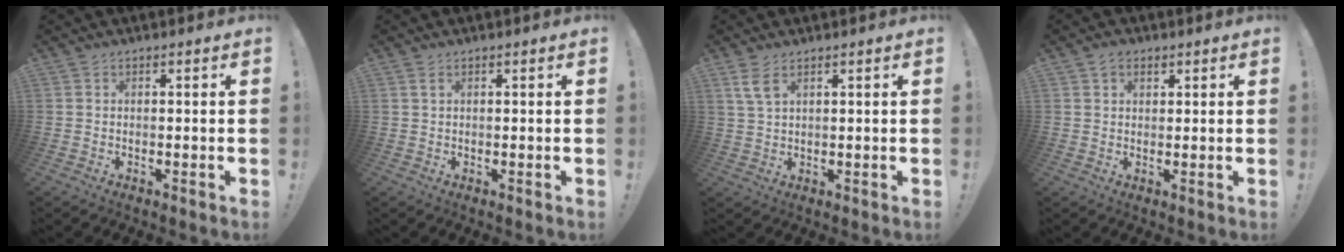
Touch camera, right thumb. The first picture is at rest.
{"total": 1.5, "force": [0.7, 0.4, 1.3], "torque": [-0.021, -0.001, 0.011]}
{"total": 4.7, "force": [2.7, 1.8, 3.4], "torque": [-0.064, -0.007, 0.050]}
{"total": 2.5, "force": [1.6, 1.6, 0.9], "torque": [-0.010, -0.004, 0.028]}